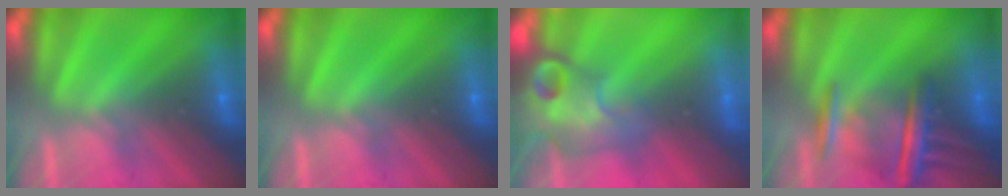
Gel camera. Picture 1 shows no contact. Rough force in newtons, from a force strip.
{"total": 0.0}
{"total": 8.6}
{"total": 8.6}